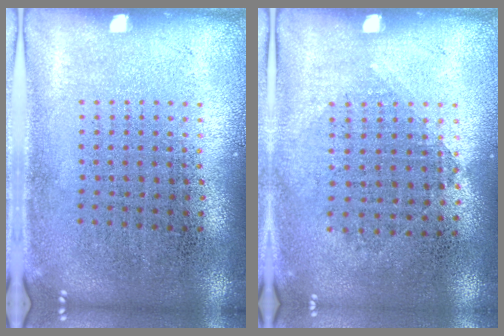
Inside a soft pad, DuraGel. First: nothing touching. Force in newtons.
{"total": 1.0, "press": 0.9, "slide": 0.4}